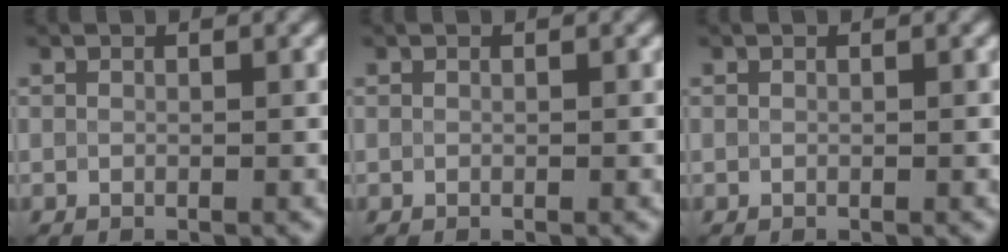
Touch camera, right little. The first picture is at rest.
{"total": 0.0}
{"total": 0.0}